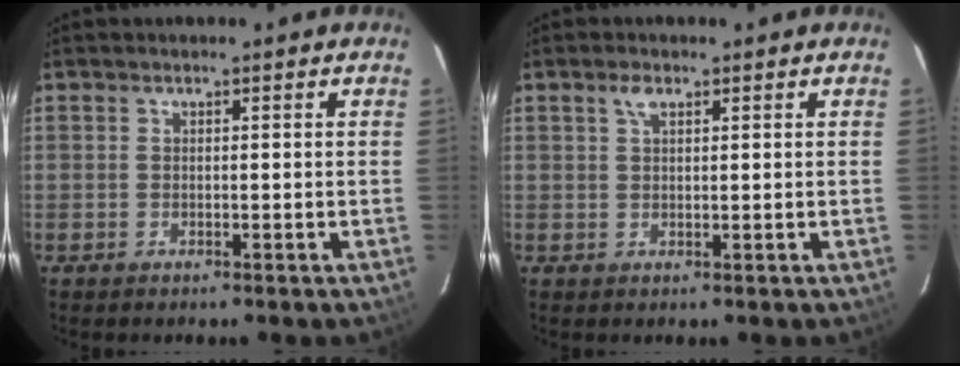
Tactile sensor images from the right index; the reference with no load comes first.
{"total": 1.8, "force": [1.0, 0.8, 1.2], "torque": [-0.025, 0.005, 0.018]}